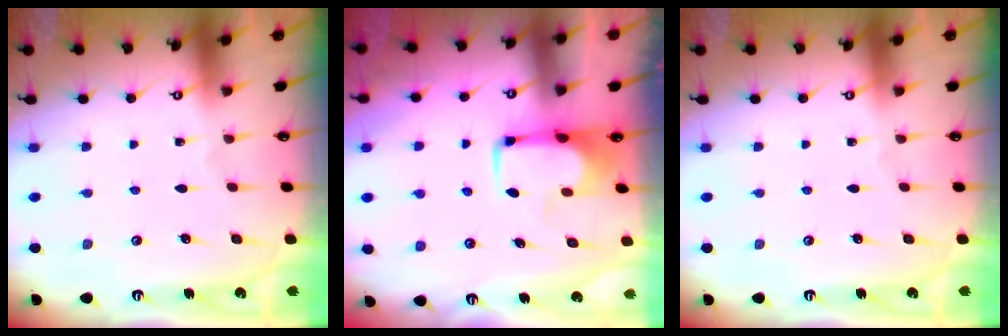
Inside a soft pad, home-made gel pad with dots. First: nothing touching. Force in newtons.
{"total": 2.0, "press": 1.9, "slide": 0.4}
{"total": 0.0}